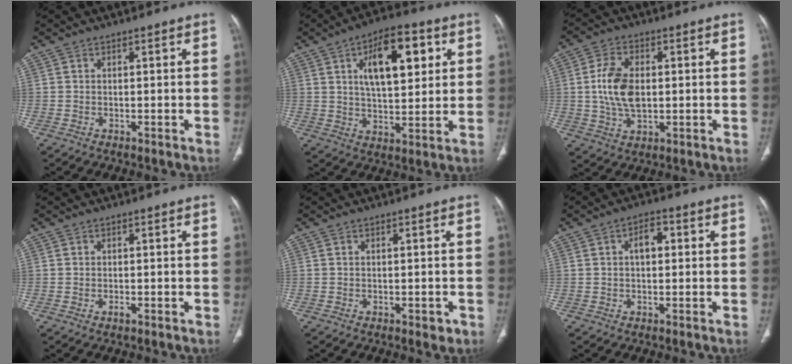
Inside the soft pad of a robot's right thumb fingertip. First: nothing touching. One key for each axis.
{"total": 14.9, "fx": 5.1, "fy": 6.9, "fz": 12.2, "tx": -0.160, "ty": -0.007, "tz": 0.082}
{"total": 9.7, "fx": 0.5, "fy": 5.8, "fz": 7.7, "tx": -0.148, "ty": 0.000, "tz": 0.014}
{"total": 0.8, "fx": -0.4, "fy": 0.4, "fz": 0.6, "tx": -0.011, "ty": -0.001, "tz": -0.008}
{"total": 1.7, "fx": -0.8, "fy": 0.9, "fz": 1.2, "tx": -0.009, "ty": 0.000, "tz": -0.008}
{"total": 4.1, "fx": 0.7, "fy": 2.4, "fz": 3.3, "tx": -0.048, "ty": 0.012, "tz": 0.008}